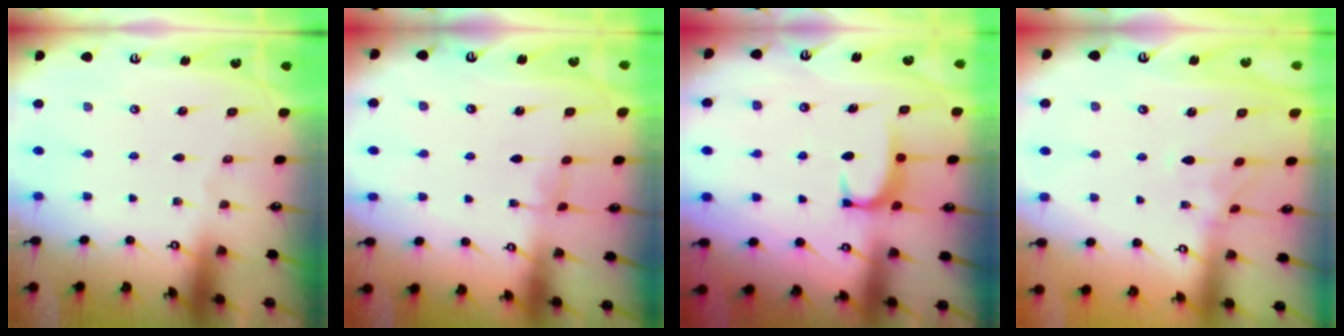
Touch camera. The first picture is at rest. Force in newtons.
{"total": 0.7, "press": 0.4, "slide": 0.6}
{"total": 1.8, "press": 1.8, "slide": 0.4}
{"total": 0.9, "press": 0.1, "slide": 0.9}